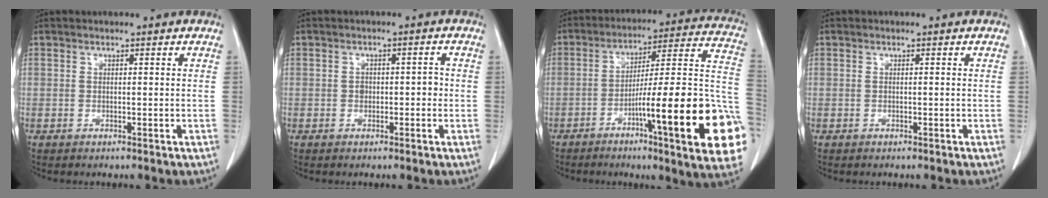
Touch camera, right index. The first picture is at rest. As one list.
[{"total": 2.2, "force": [-0.4, 1.4, 1.6], "torque": [-0.020, 0.009, -0.005]}, {"total": 25.1, "force": [-8.0, 1.3, 23.8], "torque": [-0.238, 0.004, -0.117]}, {"total": 0.0}]